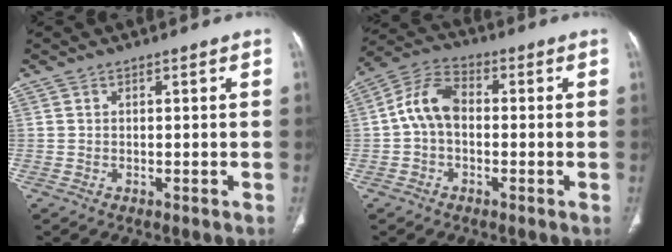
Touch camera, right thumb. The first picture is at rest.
{"total": 8.4, "force": [-0.4, 5.7, 6.2], "torque": [-0.110, 0.027, -0.020]}